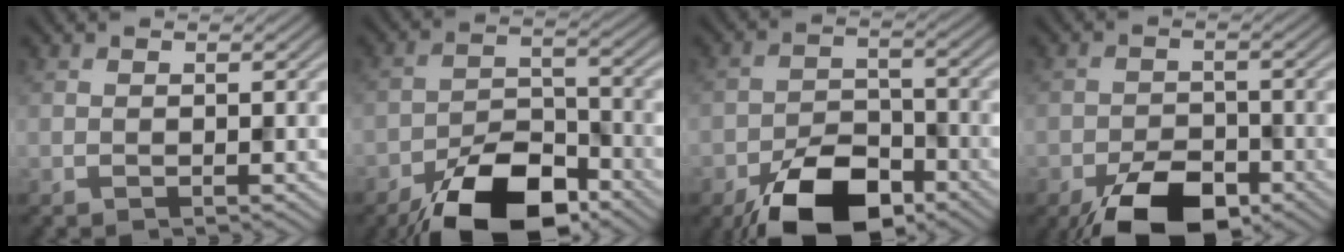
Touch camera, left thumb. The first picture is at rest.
{"total": 12.2, "force": [-8.4, 5.1, 7.2], "torque": [-0.118, -0.003, -0.158]}
{"total": 10.5, "force": [-6.8, 5.1, 6.2], "torque": [-0.106, -0.010, -0.127]}
{"total": 8.3, "force": [-5.3, 4.0, 5.1], "torque": [-0.083, -0.009, -0.093]}